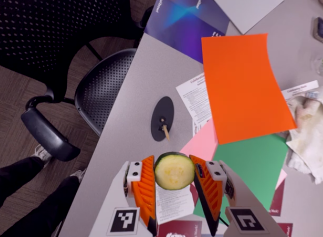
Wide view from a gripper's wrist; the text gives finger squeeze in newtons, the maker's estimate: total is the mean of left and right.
{"total": 11.7, "left": 12.1, "right": 11.4}